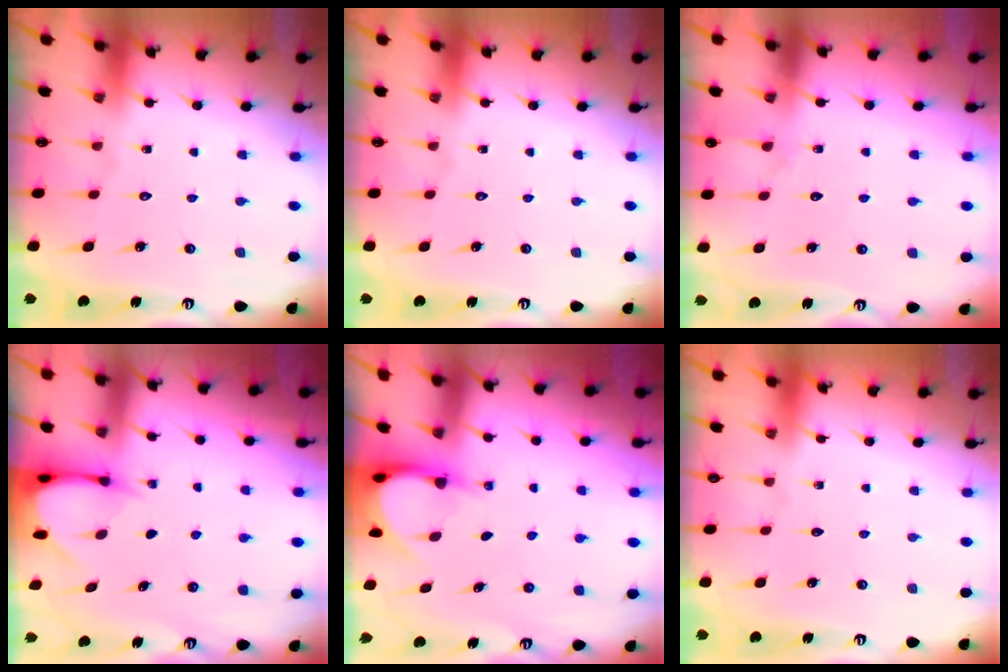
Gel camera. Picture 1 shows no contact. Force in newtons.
{"total": 0.0}
{"total": 5.0, "press": 5.0, "slide": 0.6}
{"total": 3.5, "press": 3.5, "slide": 0.3}
{"total": 3.7, "press": 3.6, "slide": 0.4}
{"total": 0.0}